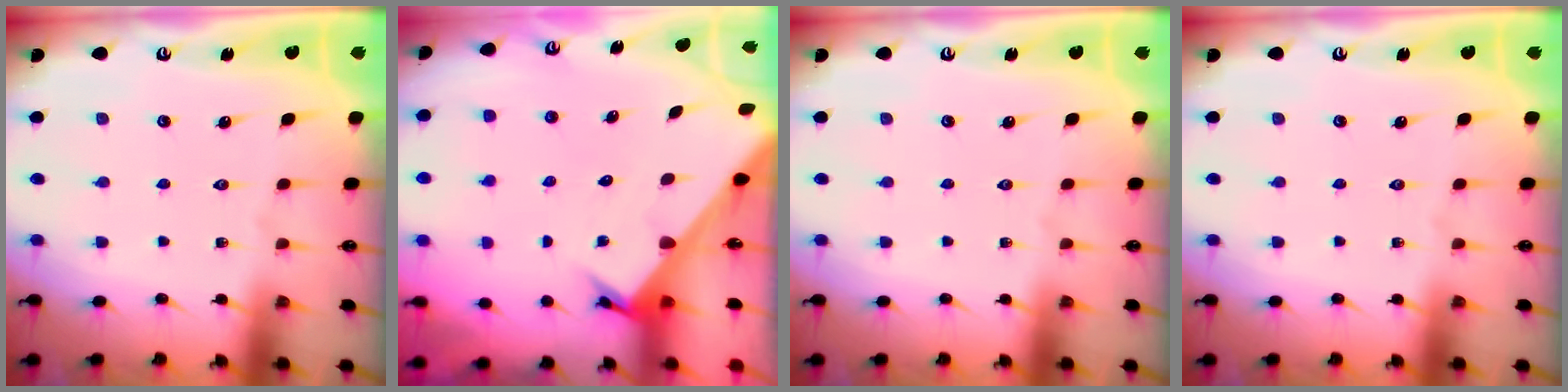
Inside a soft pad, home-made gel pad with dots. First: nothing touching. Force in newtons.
{"total": 2.6, "press": 2.6, "slide": 0.2}
{"total": 0.0}
{"total": 0.0}